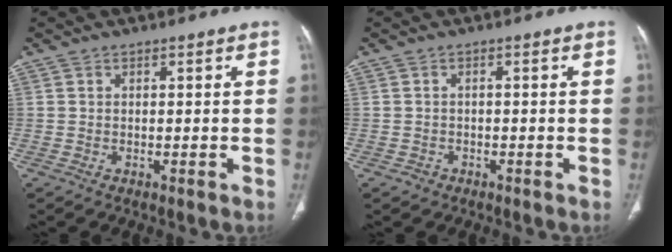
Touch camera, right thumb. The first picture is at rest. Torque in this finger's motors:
{"motor_torque": [0.41, -0.15, -0.19, -0.01, 0.02]}